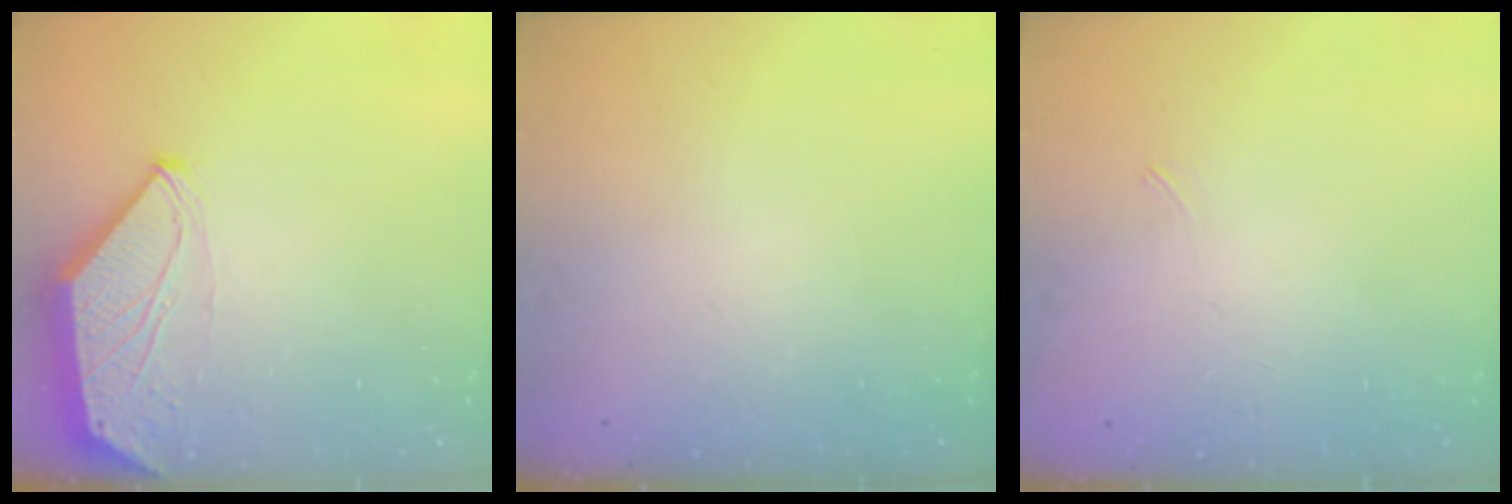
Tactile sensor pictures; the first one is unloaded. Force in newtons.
{"total": 0.0}
{"total": 2.8, "press": 2.7, "slide": 0.6}